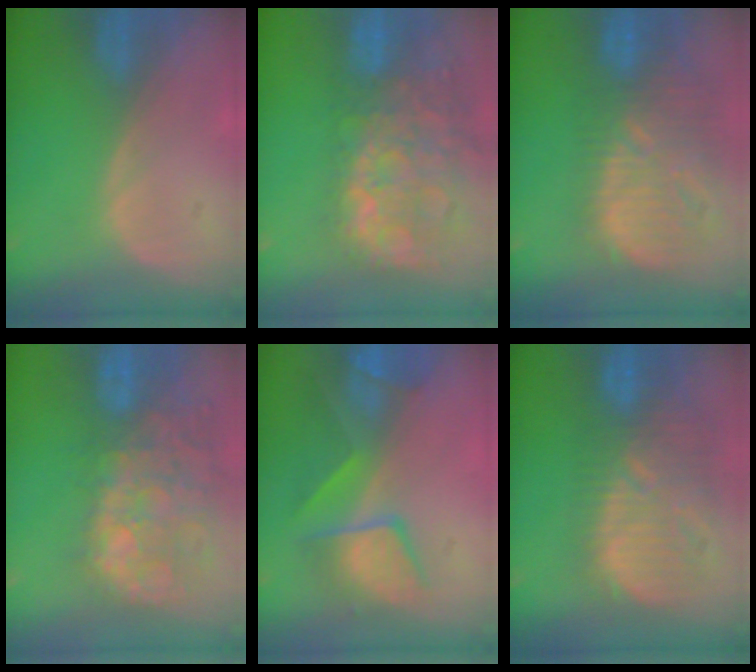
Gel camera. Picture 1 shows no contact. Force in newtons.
{"total": 15.0, "press": 12.2, "slide": 8.7}
{"total": 13.1, "press": 11.3, "slide": 6.6}
{"total": 13.8, "press": 11.5, "slide": 7.6}
{"total": 9.8, "press": 8.5, "slide": 5.0}
{"total": 12.3, "press": 11.2, "slide": 5.1}